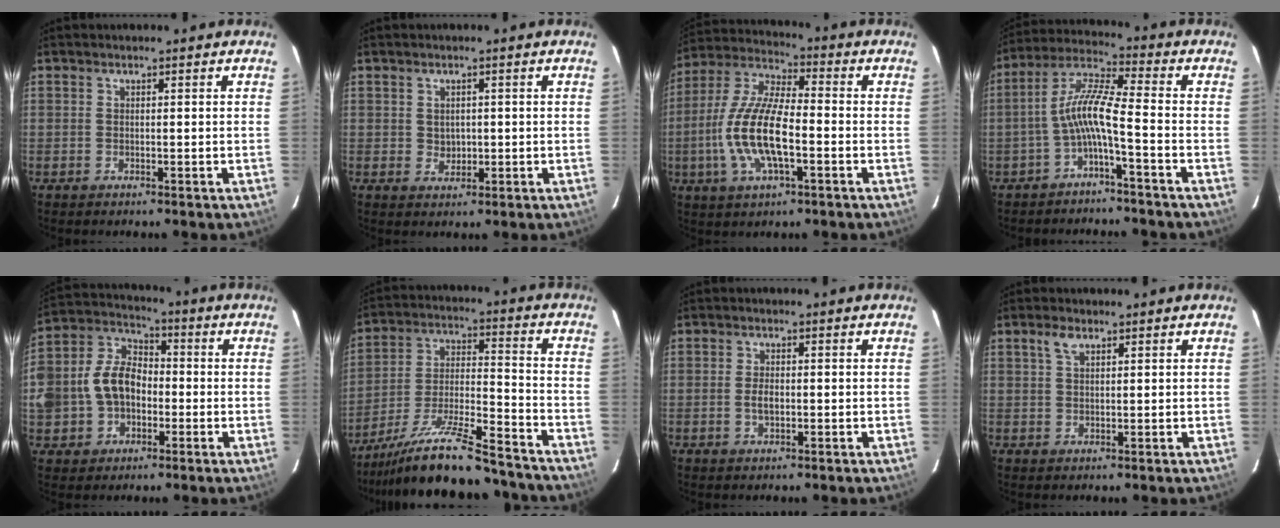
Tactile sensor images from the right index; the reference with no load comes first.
{"total": 2.2, "force": [0.2, 2.1, 0.8], "torque": [-0.010, 0.002, 0.008]}
{"total": 14.8, "force": [-3.6, 5.0, 13.4], "torque": [-0.279, -0.003, -0.071]}
{"total": 7.7, "force": [-3.0, 0.3, 7.1], "torque": [-0.167, 0.018, -0.058]}
{"total": 13.7, "force": [-2.0, 10.9, 8.0], "torque": [-0.196, 0.036, -0.033]}
{"total": 21.7, "force": [-18.6, 3.1, 10.7], "torque": [-0.199, -0.030, -0.293]}
{"total": 2.1, "force": [-0.4, 1.1, 1.8], "torque": [-0.034, -0.001, -0.007]}
{"total": 2.4, "force": [1.4, 1.1, 1.5], "torque": [-0.029, 0.005, 0.028]}